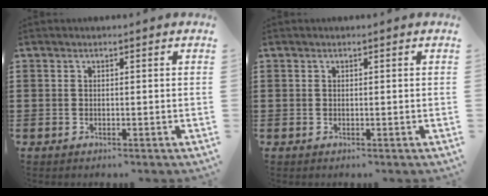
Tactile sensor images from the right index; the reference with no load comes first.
{"total": 0.7, "force": [-0.2, -0.2, -0.6], "torque": [0.013, -0.001, -0.003]}